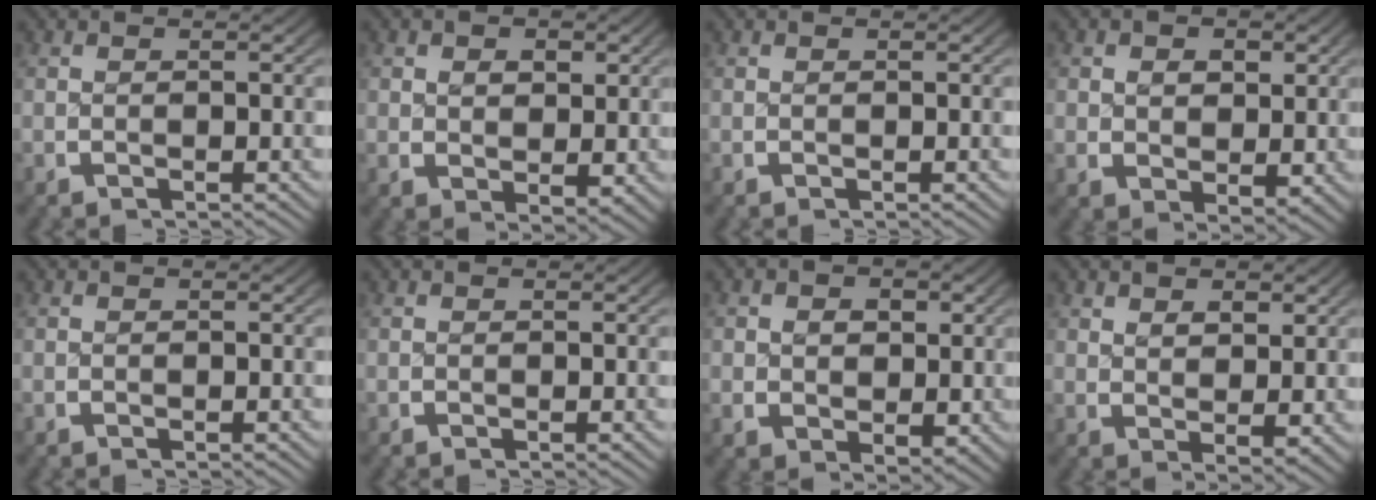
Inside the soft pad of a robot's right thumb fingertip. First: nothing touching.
{"total": 3.1, "force": [0.8, 2.3, 1.9], "torque": [-0.027, -0.015, 0.025]}
{"total": 0.0}
{"total": 3.7, "force": [0.7, 2.9, 2.2], "torque": [-0.032, -0.017, 0.024]}
{"total": 0.0}
{"total": 0.0}
{"total": 4.2, "force": [0.4, 3.3, 2.4], "torque": [-0.039, -0.017, 0.019]}
{"total": 2.7, "force": [1.5, 1.3, 1.8], "torque": [-0.024, -0.011, 0.034]}